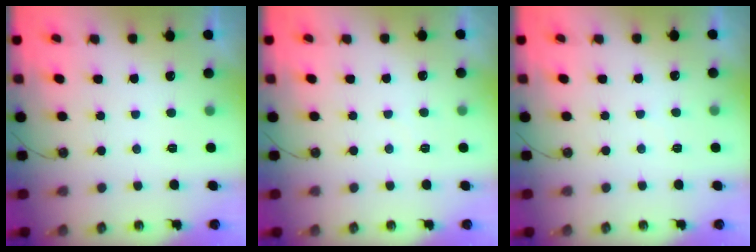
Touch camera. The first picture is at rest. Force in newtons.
{"total": 2.8, "press": 2.8, "slide": 0.4}
{"total": 1.8, "press": 1.8, "slide": 0.4}